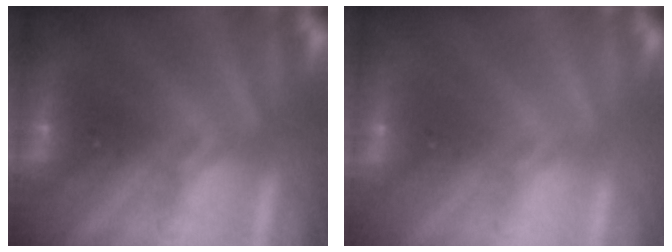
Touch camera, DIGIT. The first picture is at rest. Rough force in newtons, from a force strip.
{"total": 3.3}